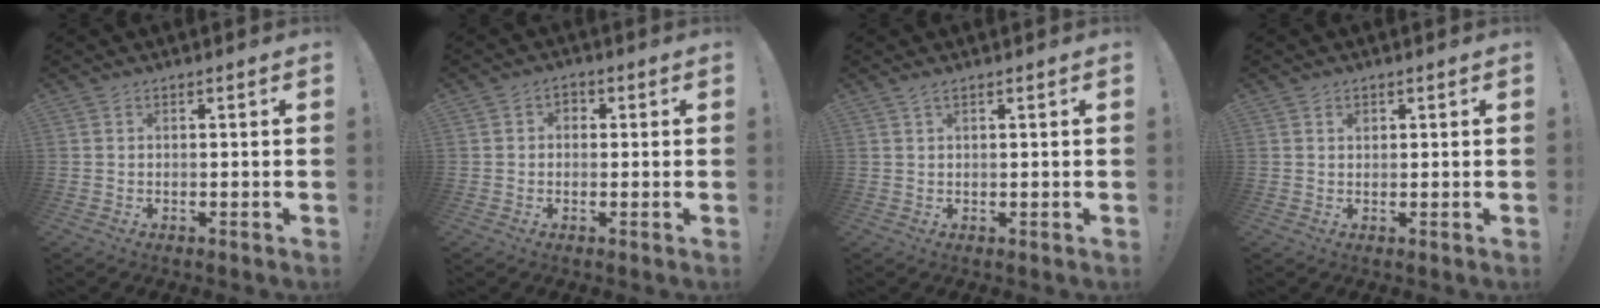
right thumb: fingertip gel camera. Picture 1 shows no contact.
{"total": 2.4, "force": [-0.3, 2.1, 1.2], "torque": [-0.016, 0.004, -0.006]}
{"total": 1.6, "force": [1.0, 0.3, 1.2], "torque": [-0.026, 0.001, 0.019]}
{"total": 1.0, "force": [0.6, 0.8, 0.2], "torque": [0.002, -0.002, 0.010]}